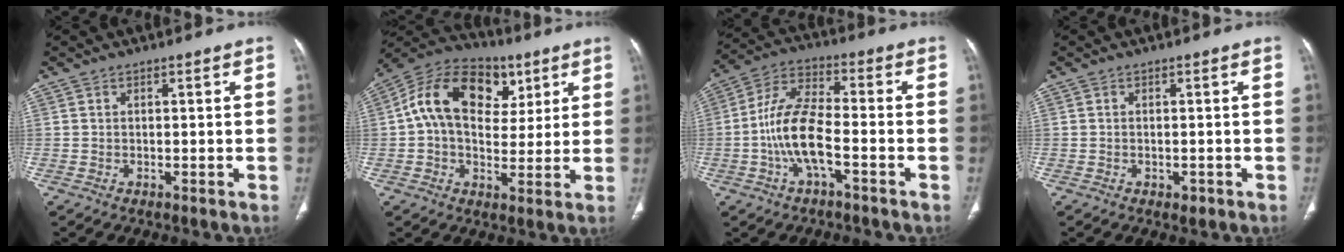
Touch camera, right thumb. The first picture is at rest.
{"total": 17.7, "force": [5.0, 12.2, 11.9], "torque": [-0.179, 0.007, 0.074]}
{"total": 11.4, "force": [-3.3, 4.2, 10.1], "torque": [-0.211, 0.037, -0.067]}
{"total": 1.3, "force": [-0.7, 0.7, 0.9], "torque": [-0.012, 0.002, -0.005]}